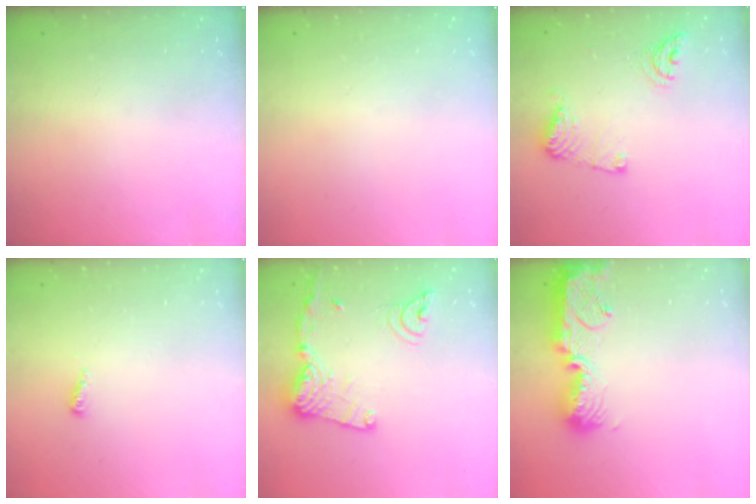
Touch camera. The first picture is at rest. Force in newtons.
{"total": 0.0}
{"total": 10.2, "press": 10.1, "slide": 1.2}
{"total": 3.1, "press": 3.1, "slide": 0.3}
{"total": 17.9, "press": 17.8, "slide": 1.6}
{"total": 13.1, "press": 13.1, "slide": 0.8}